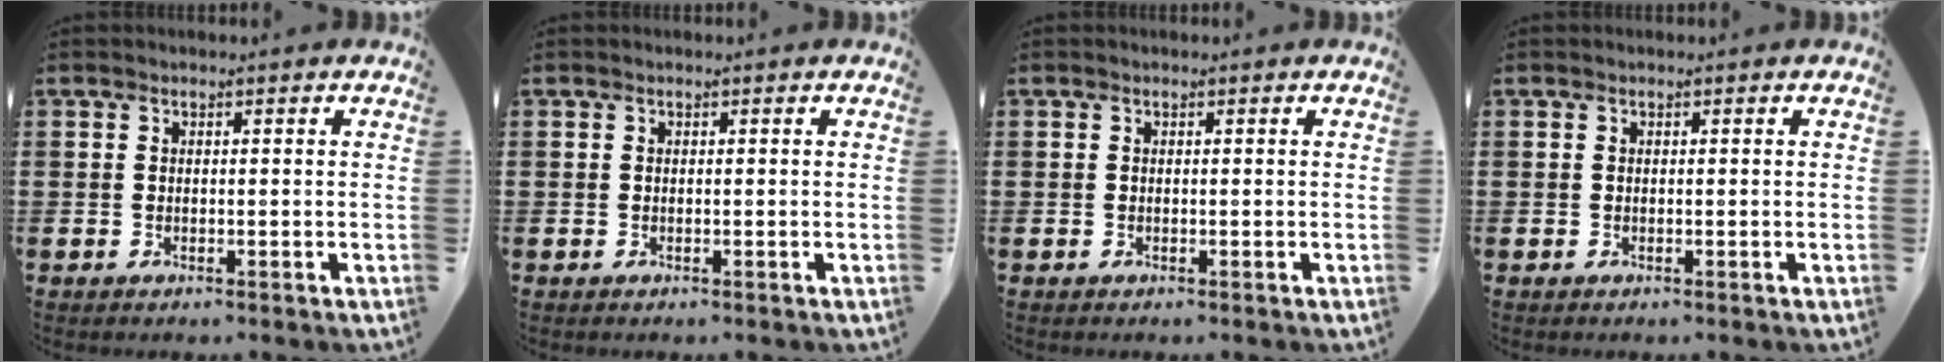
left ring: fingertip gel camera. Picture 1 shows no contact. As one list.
[{"total": 0.0}, {"total": 0.0}, {"total": 0.0}]